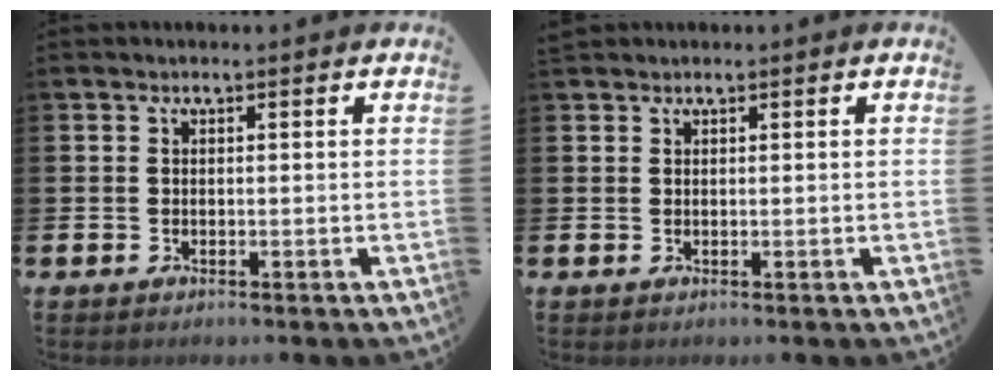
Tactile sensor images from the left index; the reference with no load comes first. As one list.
[{"total": 0.9, "force": [0.9, 0.3, -0.1], "torque": [0.017, -0.003, 0.013]}]